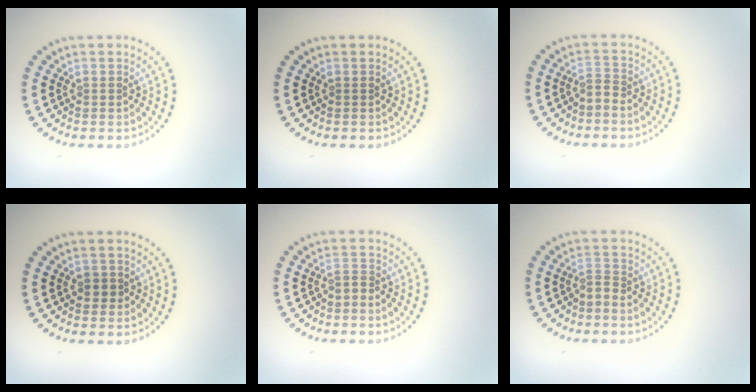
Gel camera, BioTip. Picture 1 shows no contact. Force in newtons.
{"total": 0.0}
{"total": 1.1, "press": 0.5, "slide": 0.9}
{"total": 1.2, "press": 1.0, "slide": 0.6}
{"total": 0.7, "press": 0.5, "slide": 0.5}
{"total": 1.1, "press": 0.5, "slide": 1.0}